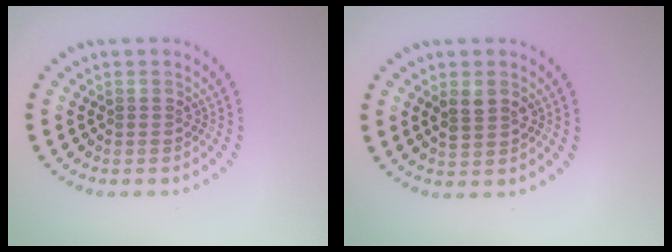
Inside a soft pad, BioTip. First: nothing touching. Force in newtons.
{"total": 2.2, "press": 2.1, "slide": 0.2}